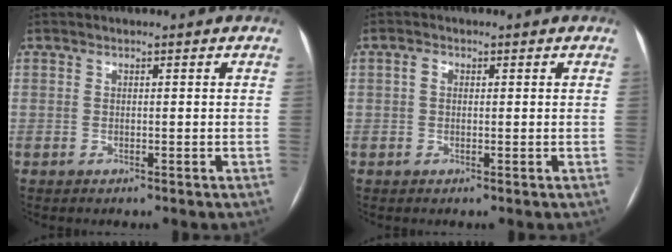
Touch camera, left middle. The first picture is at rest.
{"total": 1.3, "force": [0.2, 1.0, 0.9], "torque": [-0.021, 0.013, 0.003]}